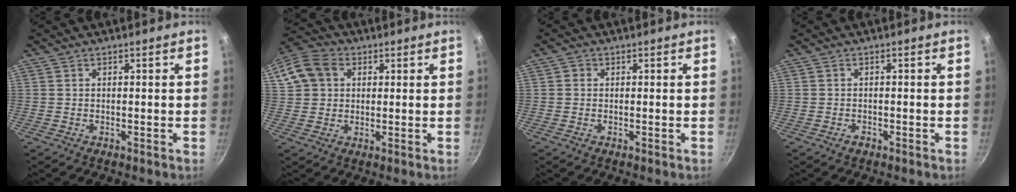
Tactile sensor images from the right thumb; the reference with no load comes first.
{"total": 10.4, "force": [2.8, 8.5, 5.3], "torque": [-0.093, 0.020, 0.039]}
{"total": 0.9, "force": [0.0, 0.9, 0.3], "torque": [-0.002, 0.004, -0.003]}
{"total": 1.1, "force": [-0.8, 0.6, 0.5], "torque": [-0.008, 0.006, -0.014]}